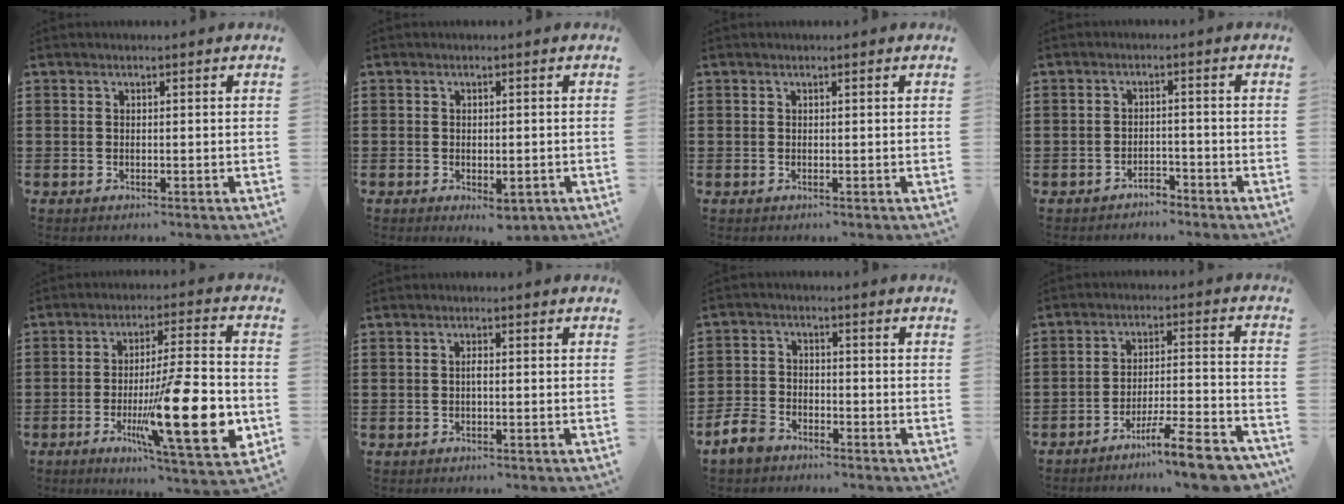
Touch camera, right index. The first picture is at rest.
{"total": 2.0, "force": [-1.2, 1.0, 1.3], "torque": [-0.023, 0.001, -0.023]}
{"total": 0.0}
{"total": 2.4, "force": [-2.3, 0.5, 0.2], "torque": [-0.011, 0.003, -0.049]}
{"total": 18.4, "force": [-5.0, 3.7, 17.4], "torque": [-0.291, -0.007, -0.069]}
{"total": 1.2, "force": [-0.2, 0.2, 1.1], "torque": [-0.023, -0.002, -0.004]}
{"total": 7.5, "force": [-6.4, 3.2, 2.4], "torque": [-0.077, 0.015, -0.133]}
{"total": 10.4, "force": [-8.4, 0.7, 6.1], "torque": [-0.092, 0.017, -0.157]}